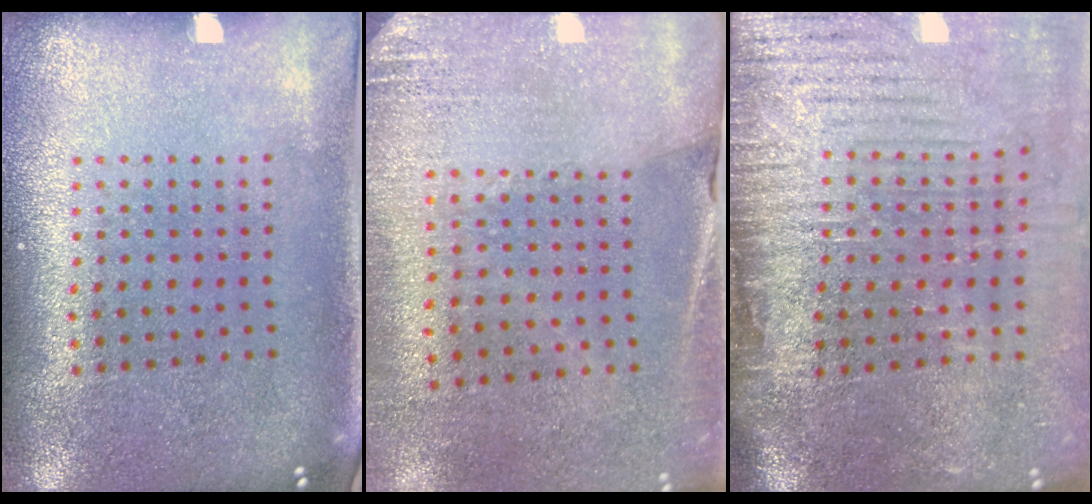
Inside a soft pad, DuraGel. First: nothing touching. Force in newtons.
{"total": 2.6, "press": 2.4, "slide": 1.0}
{"total": 4.3, "press": 3.7, "slide": 2.2}